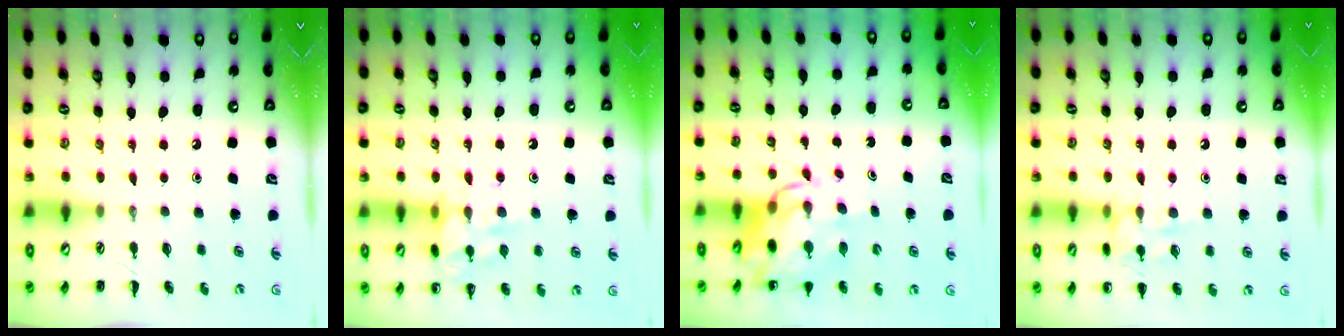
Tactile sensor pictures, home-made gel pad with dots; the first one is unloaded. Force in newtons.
{"total": 11.6, "press": 11.6, "slide": 0.7}
{"total": 11.2, "press": 10.7, "slide": 3.3}
{"total": 10.5, "press": 10.5, "slide": 0.6}